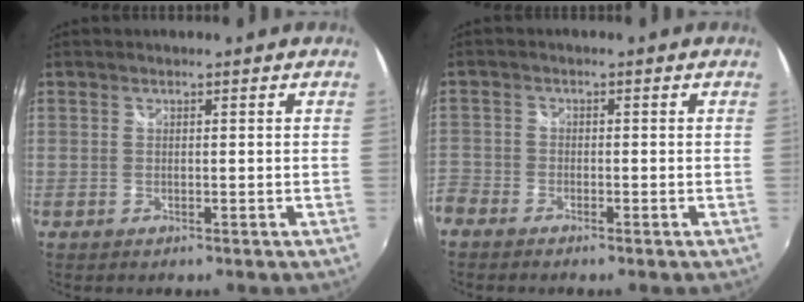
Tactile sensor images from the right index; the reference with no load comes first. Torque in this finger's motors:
{"motor_torque": [-0.80, -0.68, -1.05, -0.21]}